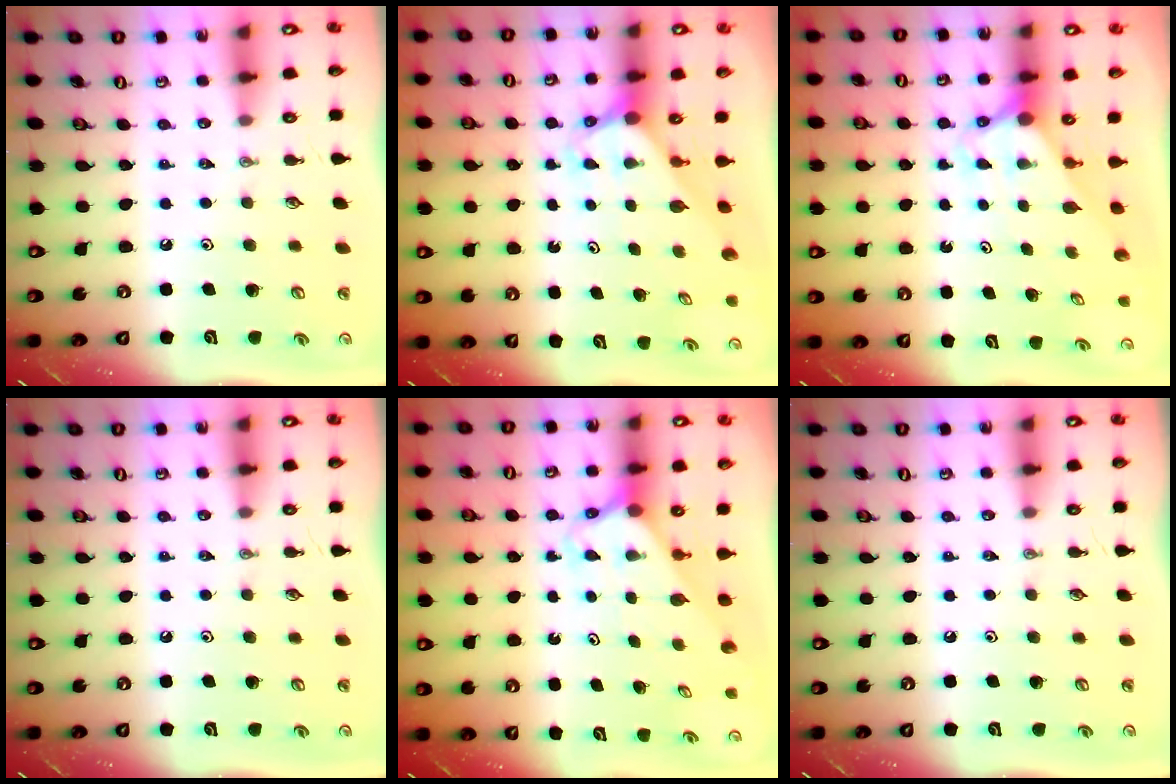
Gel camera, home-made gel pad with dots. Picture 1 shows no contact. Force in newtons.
{"total": 2.8, "press": 2.8, "slide": 0.2}
{"total": 3.0, "press": 3.0, "slide": 0.0}
{"total": 0.0}
{"total": 2.4, "press": 2.4, "slide": 0.2}
{"total": 0.0}